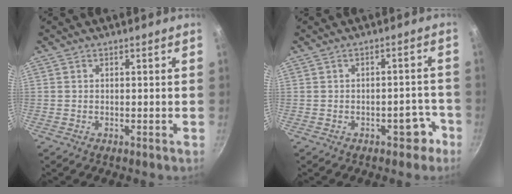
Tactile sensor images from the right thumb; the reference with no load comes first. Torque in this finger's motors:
{"motor_torque": [0.96, 0.35, 0.53, -0.48, 0.19]}